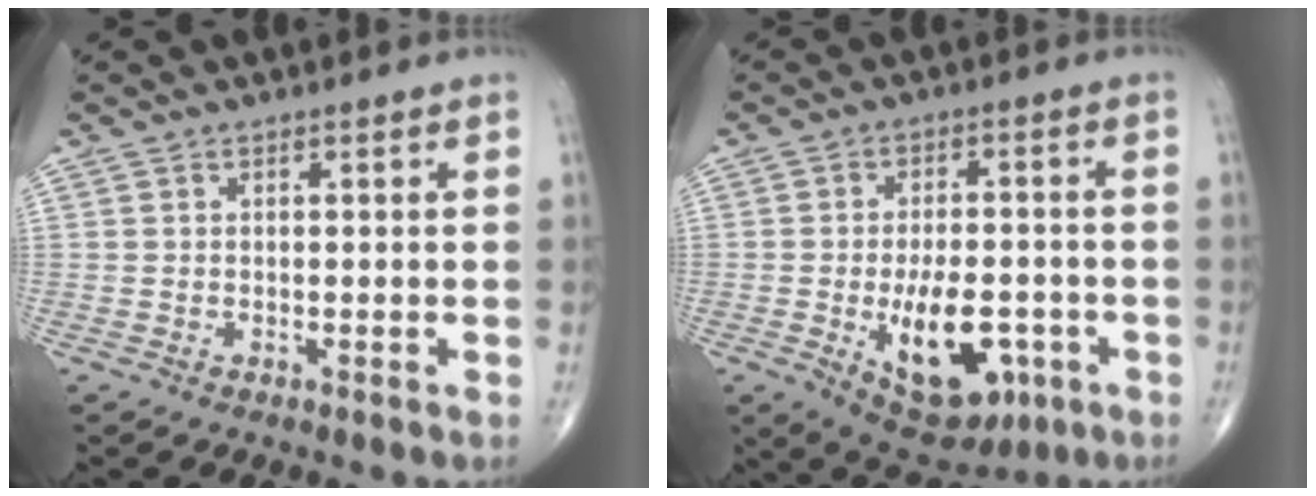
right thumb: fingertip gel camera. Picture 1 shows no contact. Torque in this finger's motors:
{"motor_torque": [1.93, 2.13, 1.58, -0.37, 0.12]}